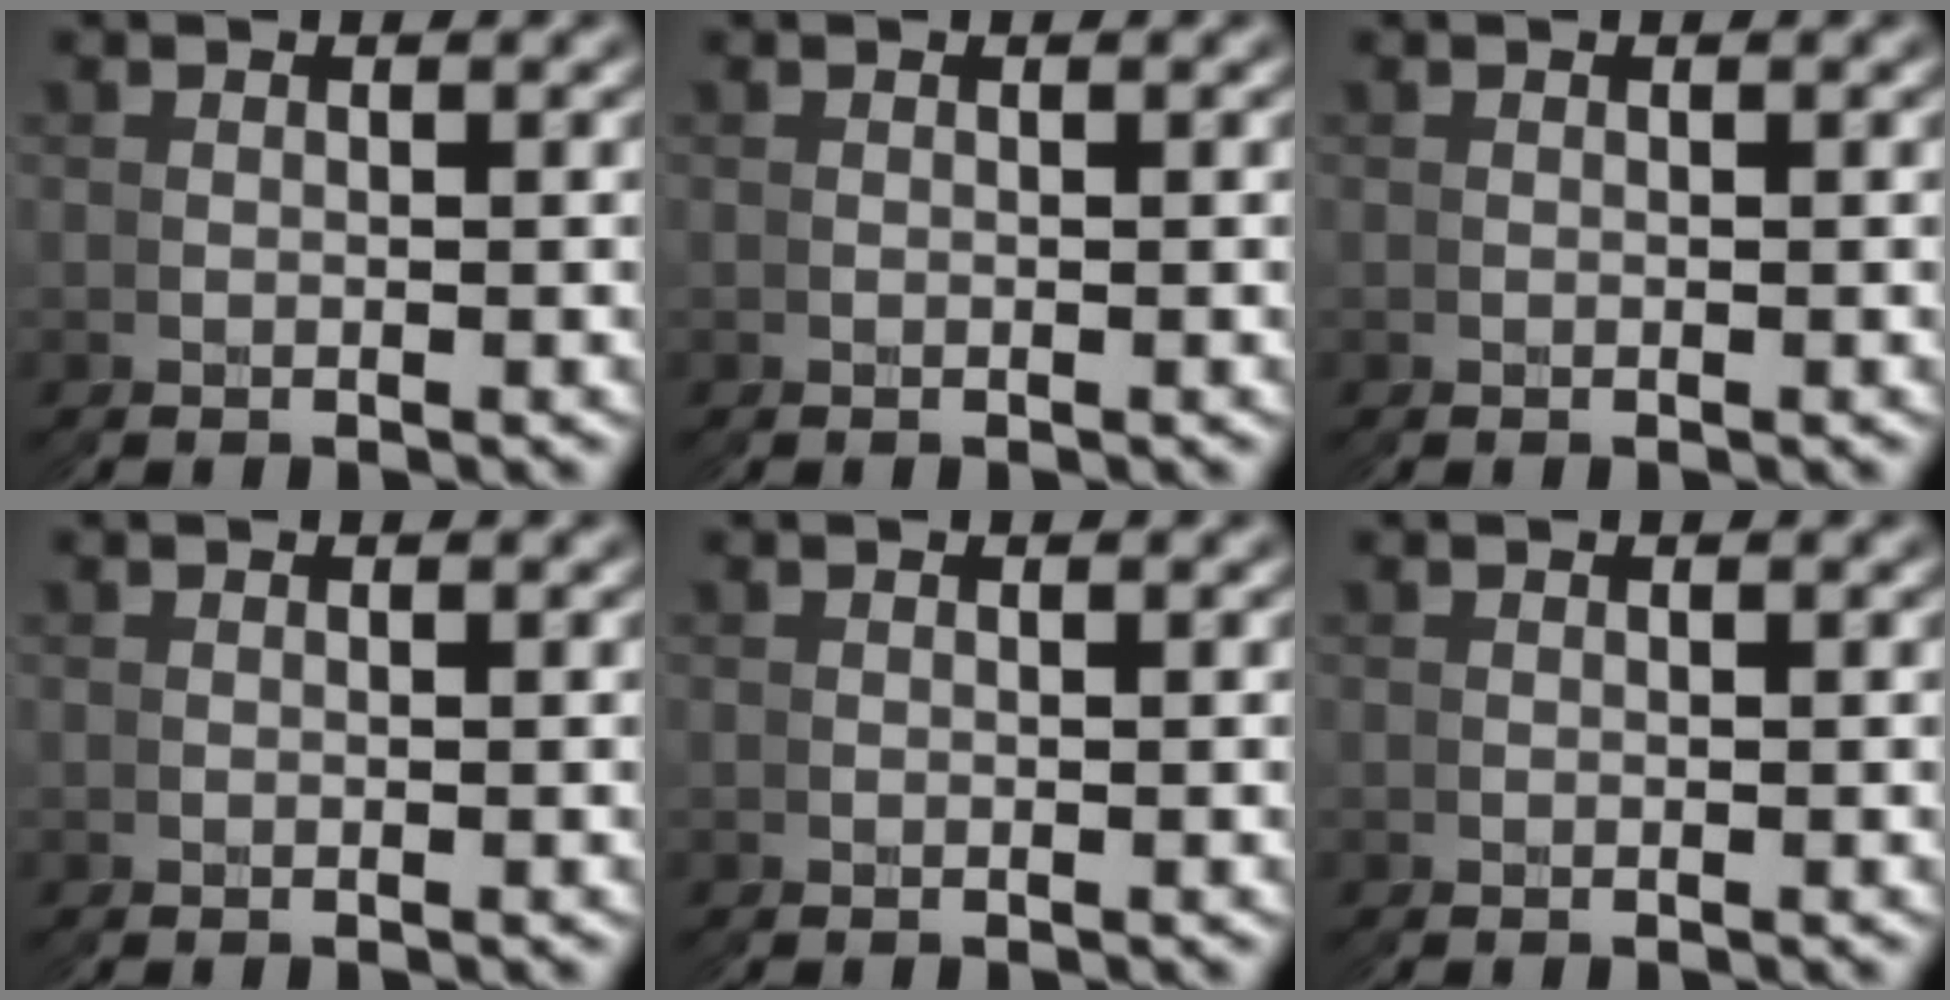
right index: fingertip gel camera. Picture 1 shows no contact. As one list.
[{"total": 0.0}, {"total": 0.0}, {"total": 0.0}, {"total": 0.0}, {"total": 0.0}]